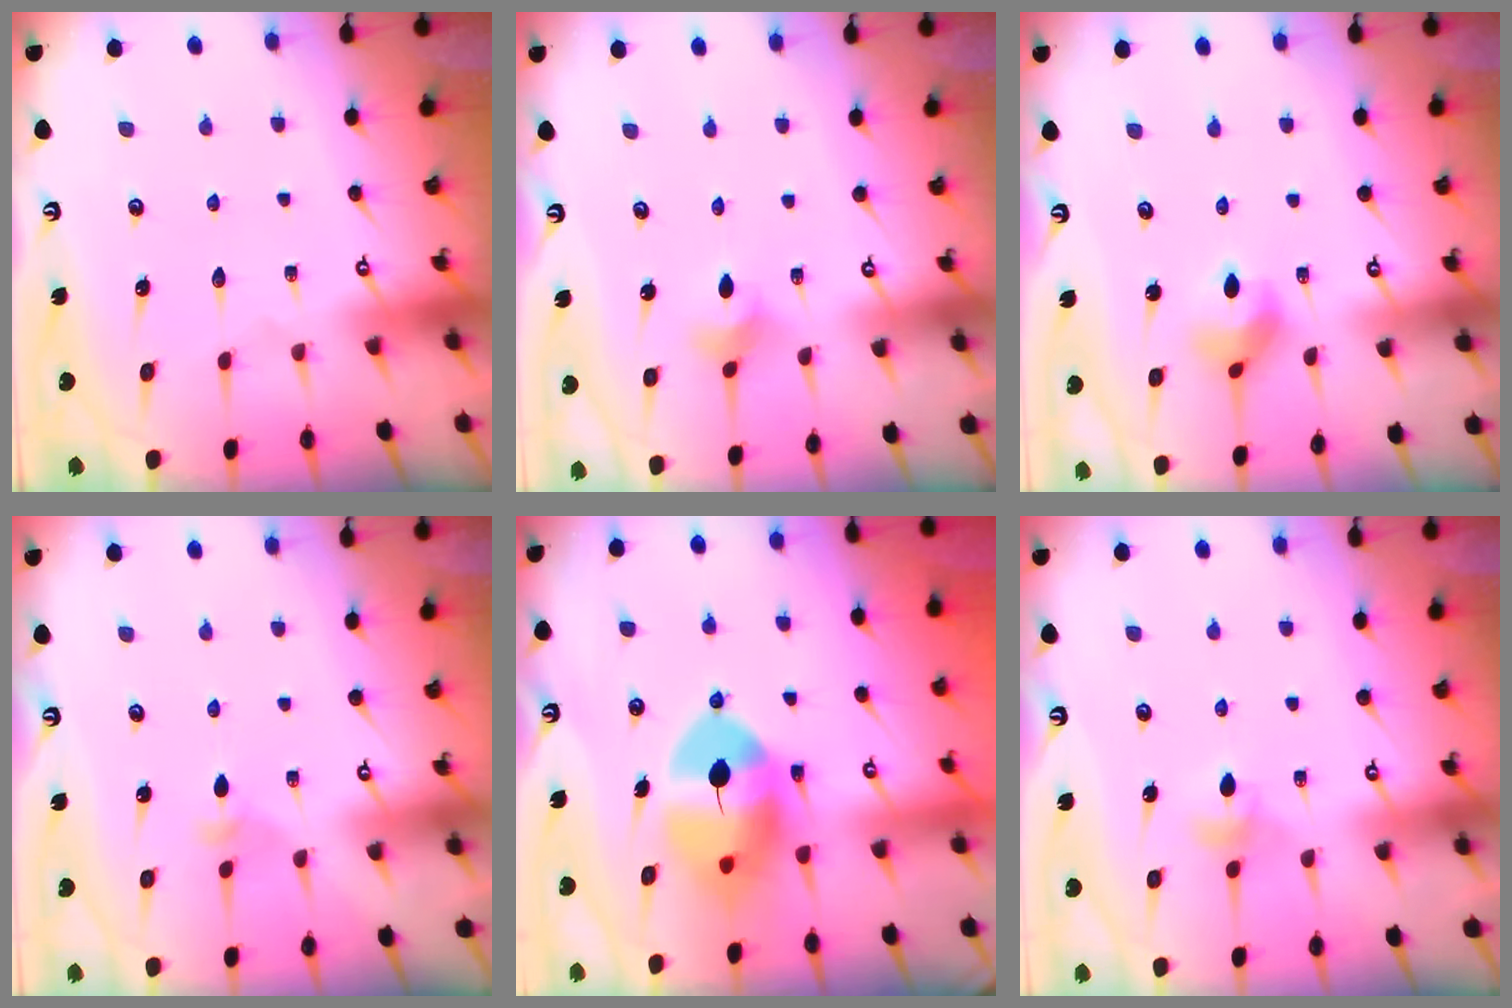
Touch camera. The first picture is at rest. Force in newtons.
{"total": 3.4, "press": 3.3, "slide": 0.8}
{"total": 5.1, "press": 5.0, "slide": 0.9}
{"total": 2.5, "press": 2.4, "slide": 0.6}
{"total": 11.7, "press": 11.5, "slide": 2.2}
{"total": 4.6, "press": 4.4, "slide": 1.0}